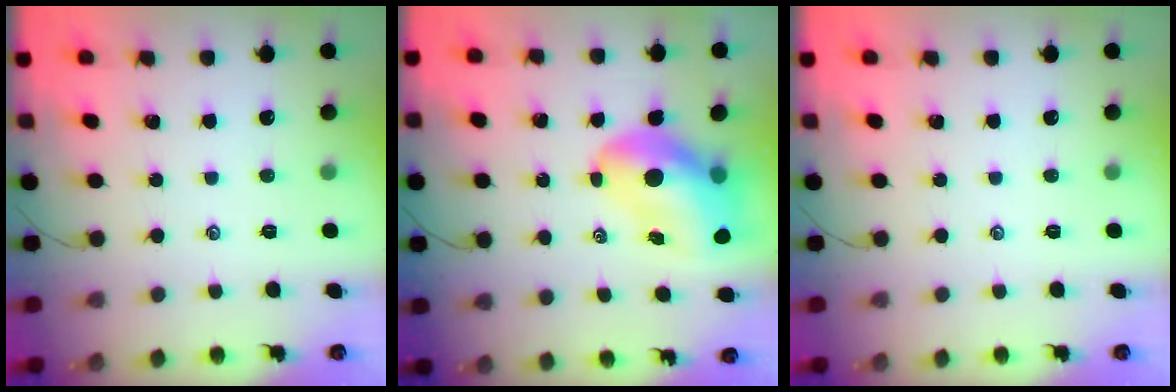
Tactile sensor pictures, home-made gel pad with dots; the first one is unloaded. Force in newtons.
{"total": 12.7, "press": 12.1, "slide": 3.8}
{"total": 0.0}